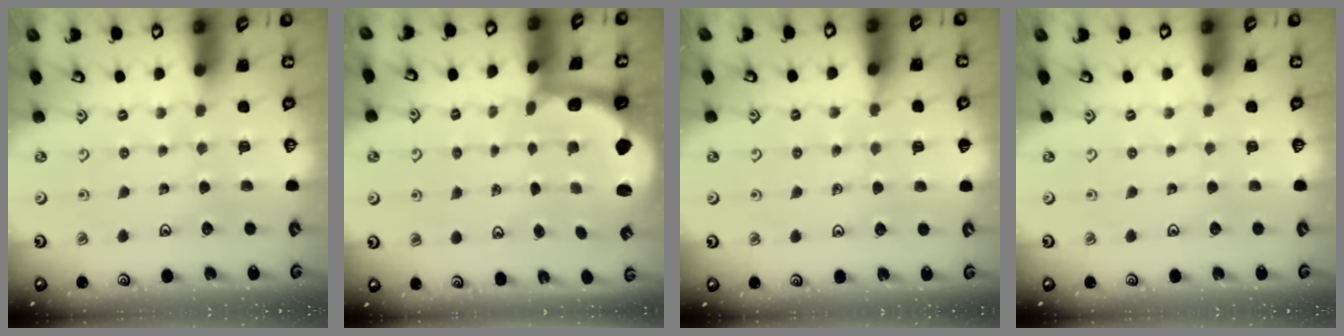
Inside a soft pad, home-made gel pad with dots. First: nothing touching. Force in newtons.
{"total": 1.7, "press": 1.3, "slide": 1.0}
{"total": 5.5, "press": 5.5, "slide": 0.8}
{"total": 0.0}